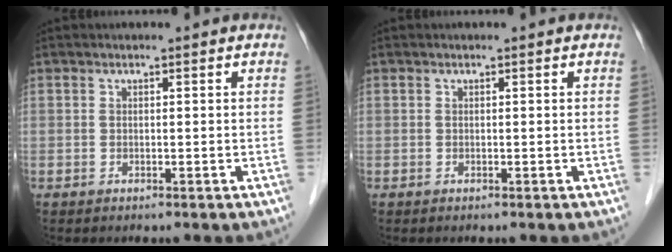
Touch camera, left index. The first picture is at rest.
{"total": 0.0}